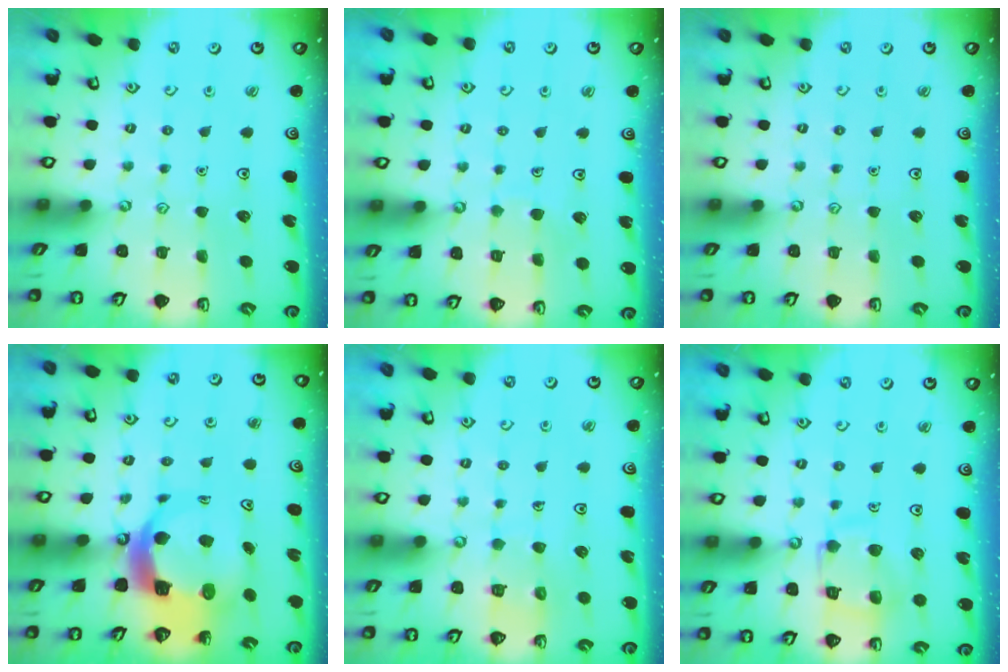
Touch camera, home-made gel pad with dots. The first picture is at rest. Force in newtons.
{"total": 3.8, "press": 3.8, "slide": 0.3}
{"total": 0.0}
{"total": 11.0, "press": 10.8, "slide": 1.6}
{"total": 6.1, "press": 6.1, "slide": 0.5}
{"total": 12.3, "press": 12.2, "slide": 1.4}